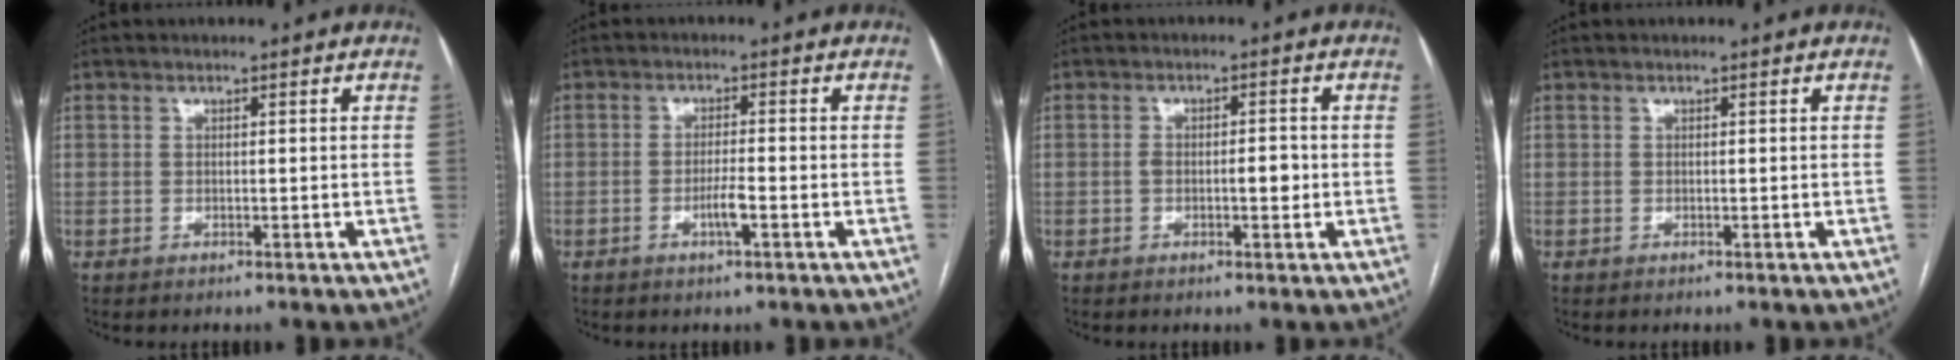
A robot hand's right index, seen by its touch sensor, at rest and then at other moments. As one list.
[{"total": 2.8, "force": [-1.2, 0.2, 2.6], "torque": [-0.049, -0.001, -0.023]}, {"total": 3.3, "force": [-0.6, 1.3, 2.9], "torque": [-0.048, 0.007, -0.007]}, {"total": 0.0}]